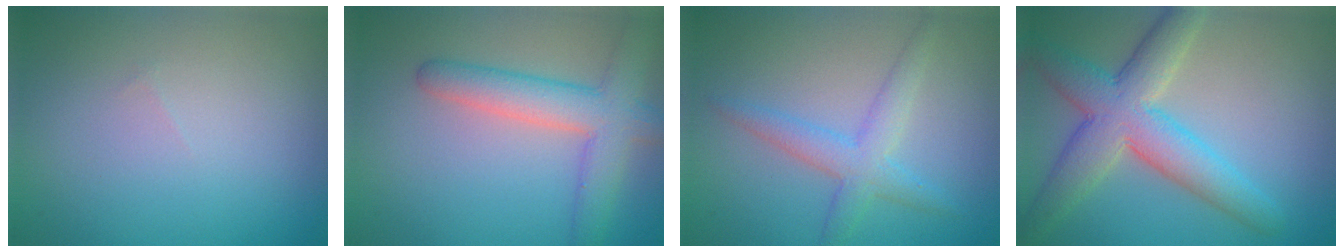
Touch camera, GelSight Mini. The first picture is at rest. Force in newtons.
{"total": 4.9, "press": 4.9, "slide": 0.3}
{"total": 3.1, "press": 3.1, "slide": 0.2}
{"total": 6.9, "press": 6.8, "slide": 0.2}